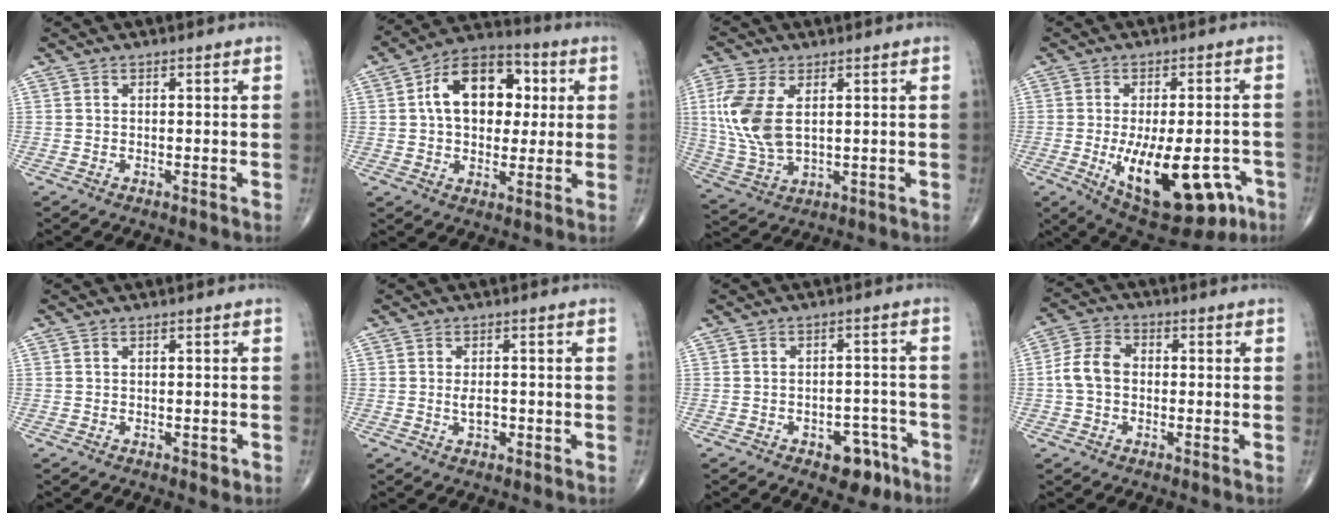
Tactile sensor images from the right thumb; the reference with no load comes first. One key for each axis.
{"total": 16.0, "fx": 3.1, "fy": 10.5, "fz": 11.6, "tx": -0.142, "ty": 0.015, "tz": 0.040}
{"total": 12.0, "fx": 2.4, "fy": 6.6, "fz": 9.8, "tx": -0.226, "ty": -0.007, "tz": 0.054}
{"total": 19.1, "fx": -6.7, "fy": 8.7, "fz": 15.6, "tx": -0.213, "ty": 0.006, "tz": -0.075}
{"total": 1.3, "fx": -0.3, "fy": 0.7, "fz": 1.1, "tx": -0.011, "ty": 0.001, "tz": -0.001}
{"total": 2.6, "fx": -0.4, "fy": 1.4, "fz": 2.1, "tx": -0.033, "ty": 0.000, "tz": -0.005}
{"total": 6.7, "fx": -3.8, "fy": 3.9, "fz": 3.9, "tx": -0.023, "ty": 0.031, "tz": -0.047}
{"total": 6.9, "fx": -0.5, "fy": 5.2, "fz": 4.5, "tx": -0.085, "ty": 0.023, "tz": -0.020}